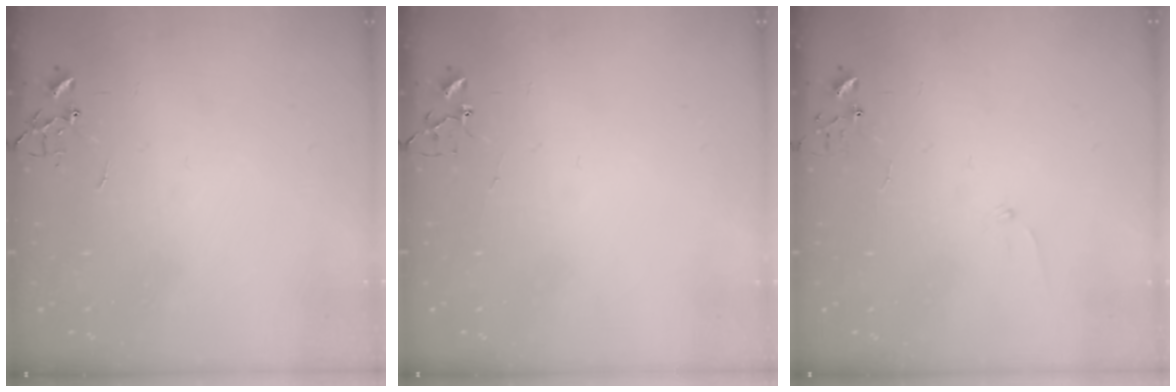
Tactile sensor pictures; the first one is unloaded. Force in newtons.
{"total": 3.2, "press": 3.2, "slide": 0.3}
{"total": 5.5, "press": 5.5, "slide": 0.6}